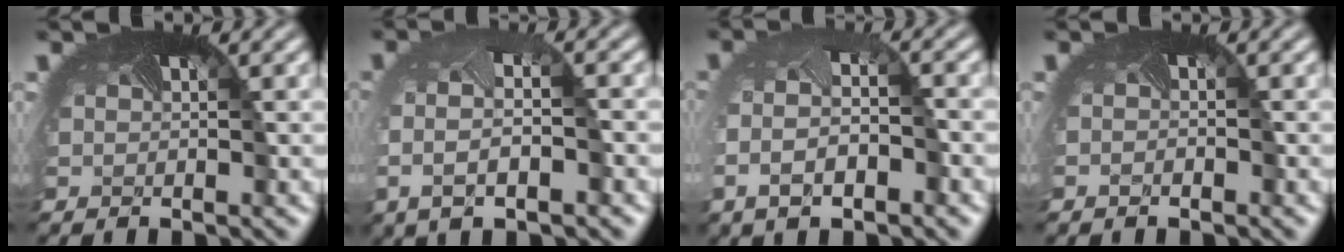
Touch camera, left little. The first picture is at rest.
{"total": 4.5, "force": [-1.0, 1.8, 3.9], "torque": [-0.077, -0.008, -0.009]}
{"total": 4.6, "force": [-1.4, 1.9, 3.9], "torque": [-0.078, -0.009, -0.021]}
{"total": 0.8, "force": [-0.8, -0.1, -0.1], "torque": [-0.002, -0.004, -0.011]}